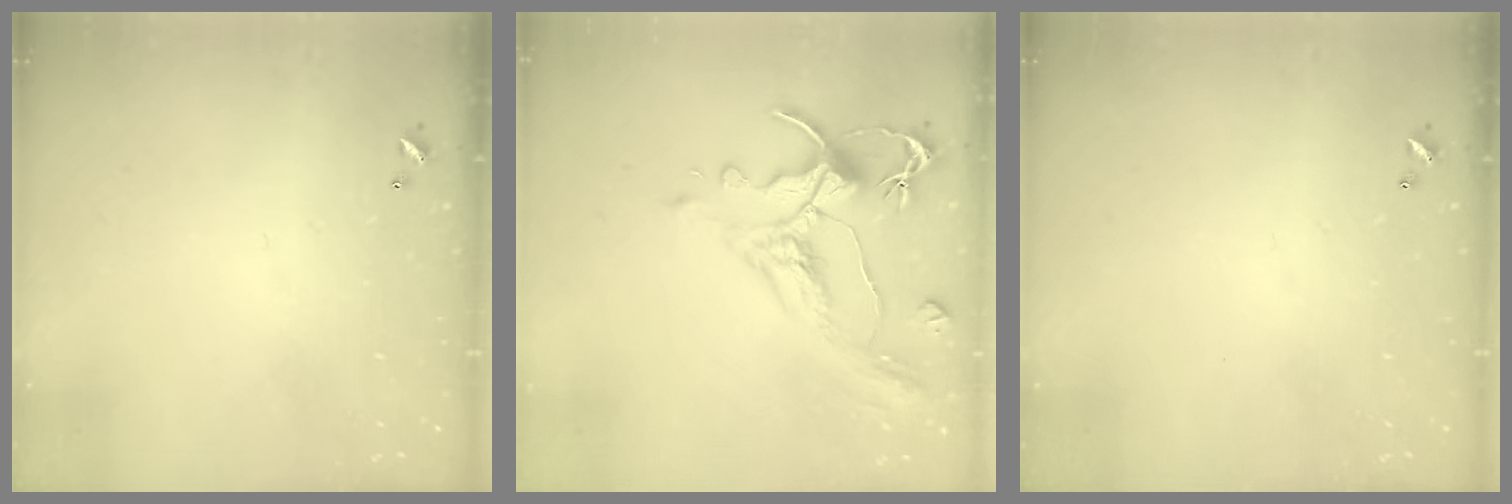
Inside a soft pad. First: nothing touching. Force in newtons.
{"total": 1.6, "press": 0.4, "slide": 1.6}
{"total": 0.0}